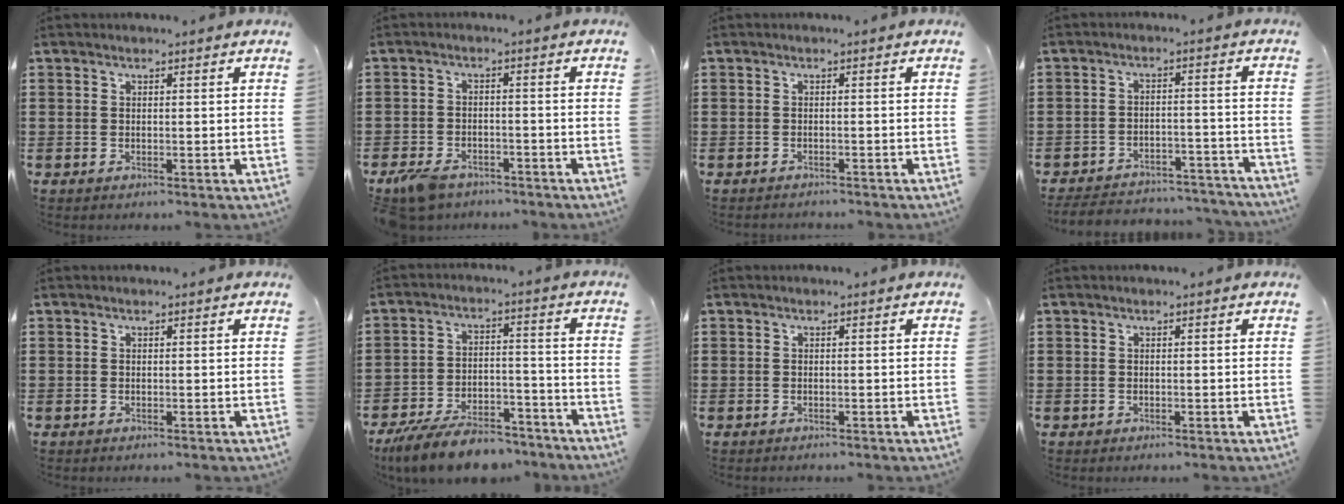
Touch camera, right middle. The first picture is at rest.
{"total": 4.2, "force": [-3.5, 1.6, 1.7], "torque": [-0.050, -0.002, -0.072]}
{"total": 1.0, "force": [-1.0, 0.2, -0.2], "torque": [0.001, 0.003, -0.023]}
{"total": 5.4, "force": [-5.3, 0.5, 0.9], "torque": [-0.025, 0.004, -0.108]}
{"total": 0.0}
{"total": 9.8, "force": [-8.7, 2.4, 3.9], "torque": [-0.062, 0.029, -0.161]}
{"total": 0.6, "force": [-0.5, 0.4, -0.1], "torque": [0.000, 0.001, -0.011]}
{"total": 0.0}